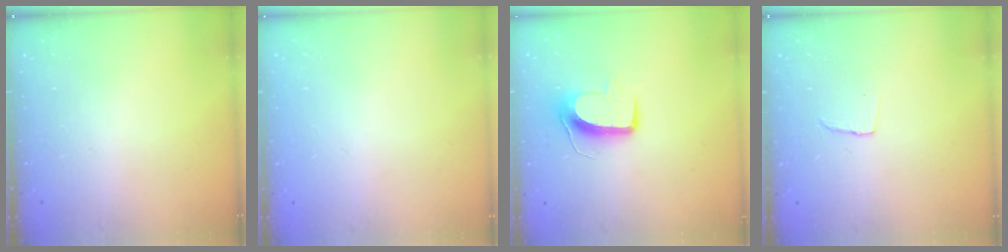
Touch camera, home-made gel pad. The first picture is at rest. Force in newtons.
{"total": 0.0}
{"total": 11.0, "press": 11.0, "slide": 0.9}
{"total": 4.2, "press": 4.2, "slide": 0.3}